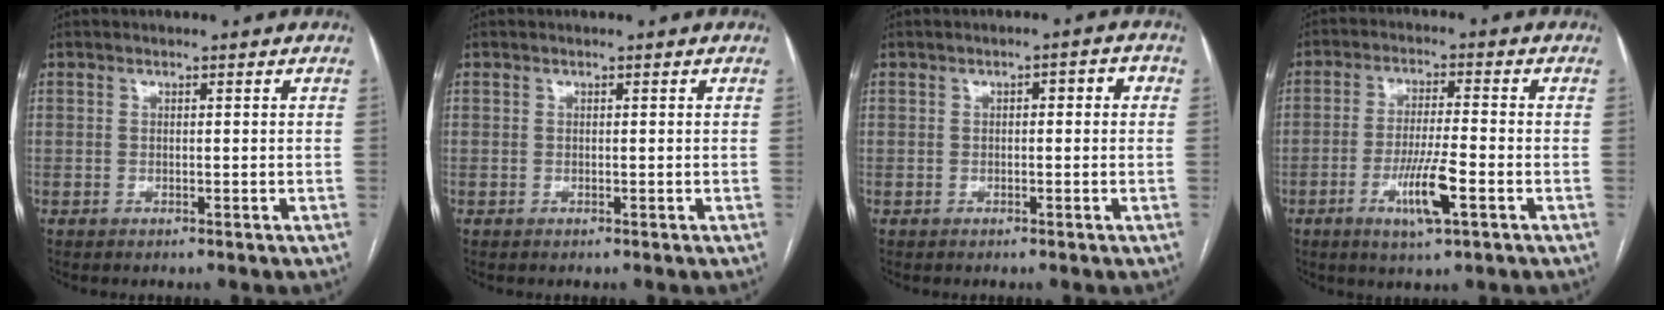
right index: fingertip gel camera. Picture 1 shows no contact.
{"total": 0.0}
{"total": 2.4, "force": [0.2, 1.0, 2.2], "torque": [-0.027, 0.015, 0.000]}
{"total": 7.9, "force": [-3.2, 0.6, 7.2], "torque": [-0.136, -0.011, -0.056]}